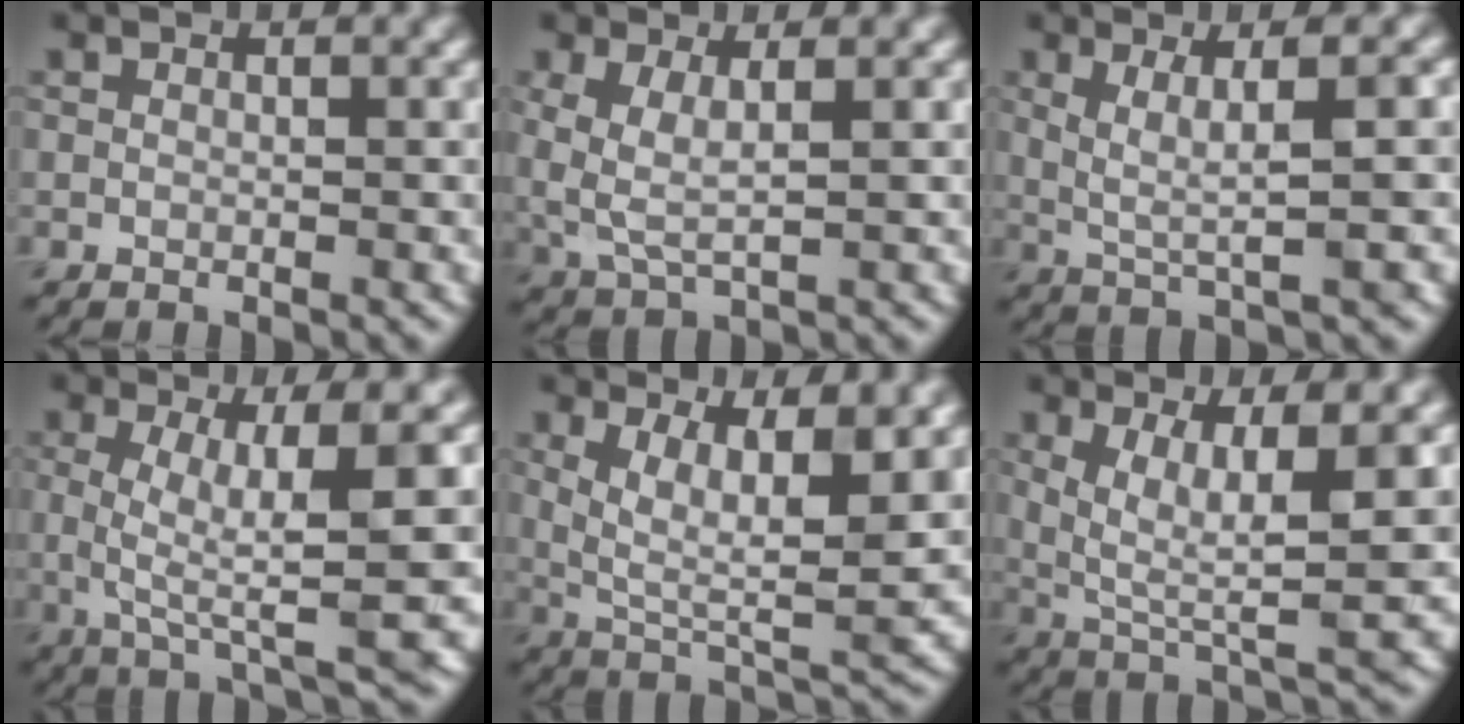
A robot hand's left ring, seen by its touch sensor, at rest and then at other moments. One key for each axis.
{"total": 3.6, "fx": 0.8, "fy": 1.6, "fz": 3.2, "tx": -0.078, "ty": -0.005, "tz": 0.016}
{"total": 3.9, "fx": 0.9, "fy": 0.6, "fz": 3.8, "tx": -0.071, "ty": 0.003, "tz": 0.022}
{"total": 8.2, "fx": 0.2, "fy": 1.9, "fz": 8.0, "tx": -0.132, "ty": -0.006, "tz": 0.007}
{"total": 8.3, "fx": 2.6, "fy": 3.1, "fz": 7.3, "tx": -0.134, "ty": -0.010, "tz": 0.047}
{"total": 6.8, "fx": 1.5, "fy": 1.8, "fz": 6.4, "tx": -0.118, "ty": -0.008, "tz": 0.031}